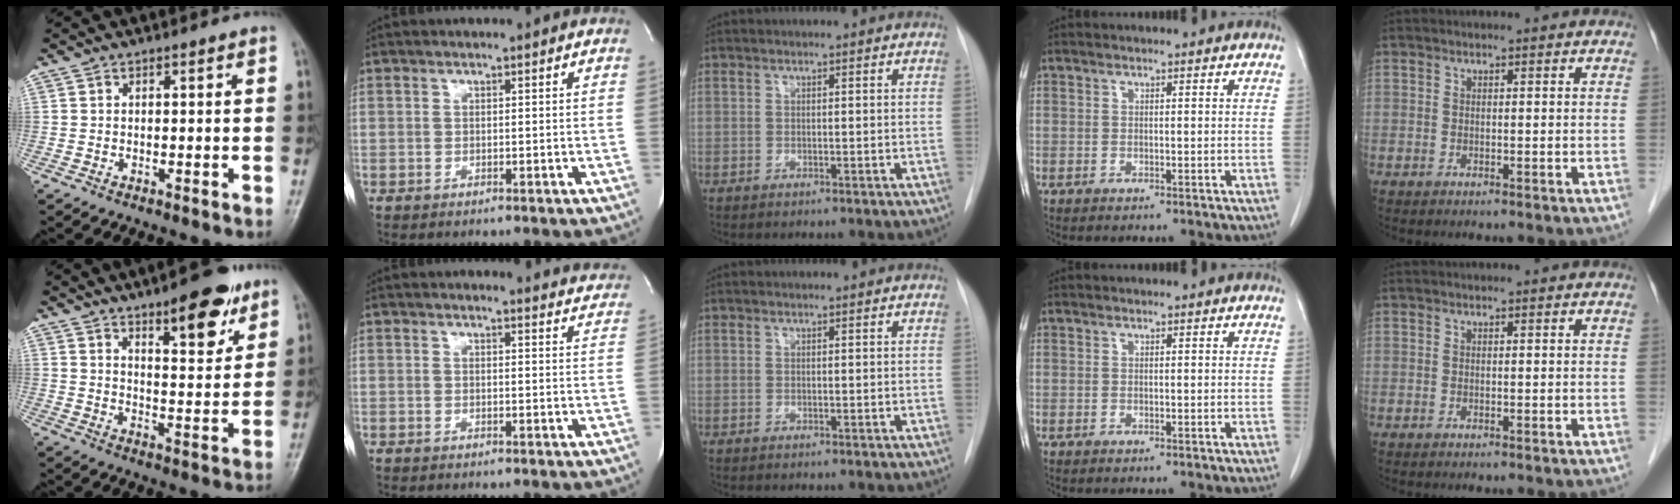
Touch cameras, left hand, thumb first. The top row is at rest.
{"thumb": {"total": 12.0, "force": [7.6, 3.9, 8.5], "torque": [-0.093, -0.046, 0.112]}, "index": {"total": 7.3, "force": [7.2, 0.9, 0.4], "torque": [0.015, -0.024, 0.052]}}